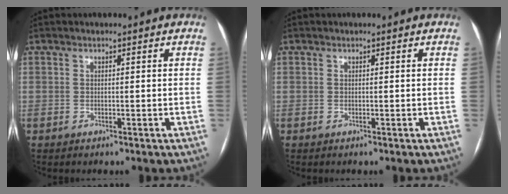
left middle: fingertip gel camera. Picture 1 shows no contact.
{"total": 0.0}